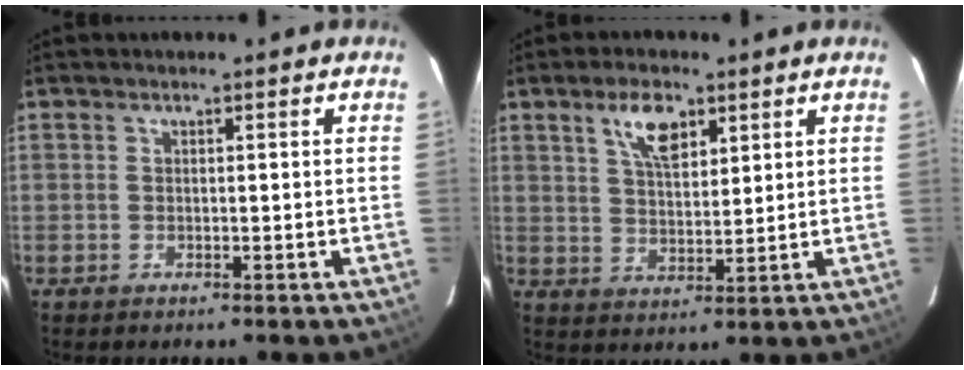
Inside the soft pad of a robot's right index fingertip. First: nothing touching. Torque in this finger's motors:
{"motor_torque": [0.61, 0.49, 0.16, 0.06]}